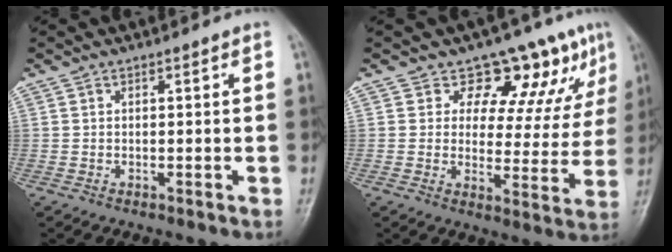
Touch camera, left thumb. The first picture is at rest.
{"total": 11.7, "force": [8.4, 6.2, 5.1], "torque": [-0.019, -0.053, 0.100]}